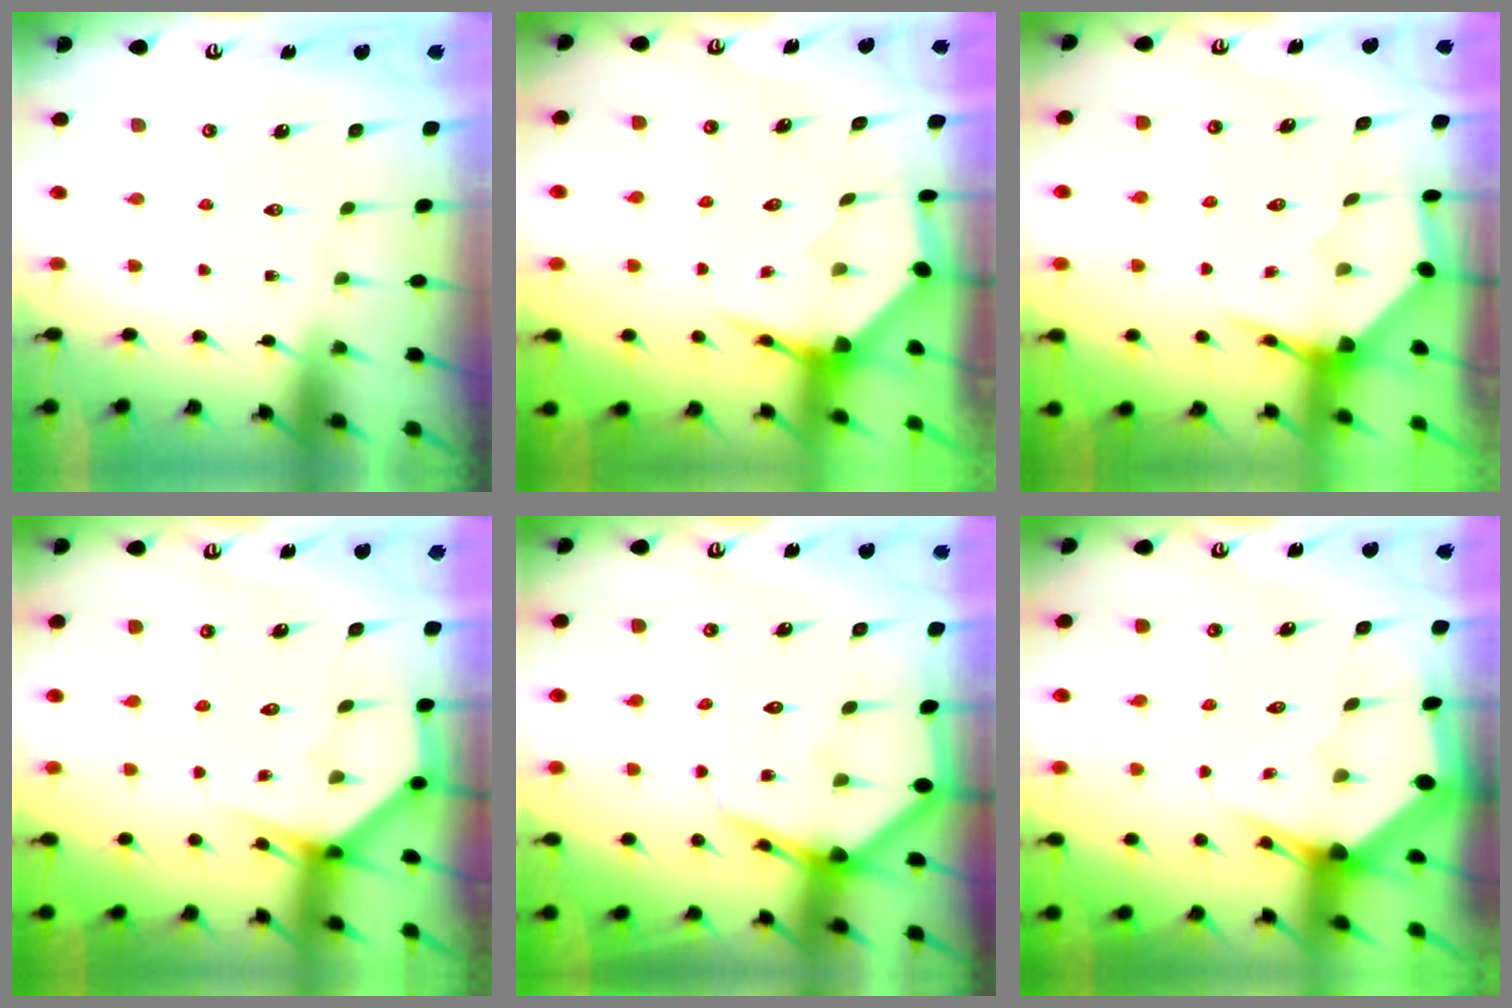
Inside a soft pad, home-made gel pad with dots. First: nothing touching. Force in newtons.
{"total": 3.9, "press": 3.9, "slide": 0.4}
{"total": 4.0, "press": 4.0, "slide": 0.4}
{"total": 3.8, "press": 3.8, "slide": 0.3}
{"total": 7.4, "press": 7.3, "slide": 0.8}
{"total": 3.4, "press": 3.4, "slide": 0.2}